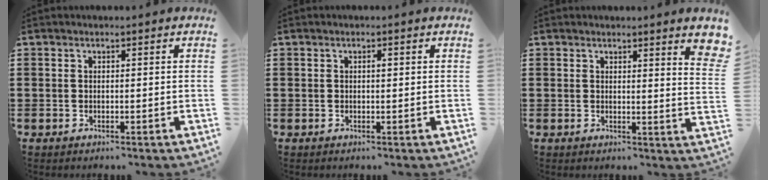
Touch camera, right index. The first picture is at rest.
{"total": 0.7, "force": [0.2, 0.2, 0.7], "torque": [-0.014, -0.001, 0.004]}
{"total": 2.3, "force": [2.0, 0.8, 1.0], "torque": [-0.003, -0.003, 0.032]}